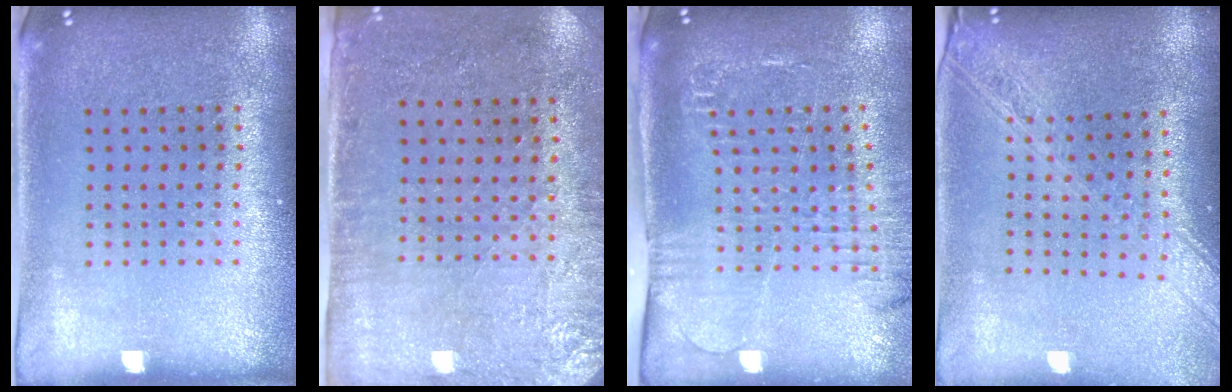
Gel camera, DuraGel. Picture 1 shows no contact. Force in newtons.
{"total": 2.8, "press": 2.3, "slide": 1.6}
{"total": 1.9, "press": 1.8, "slide": 0.8}
{"total": 2.3, "press": 1.9, "slide": 1.3}